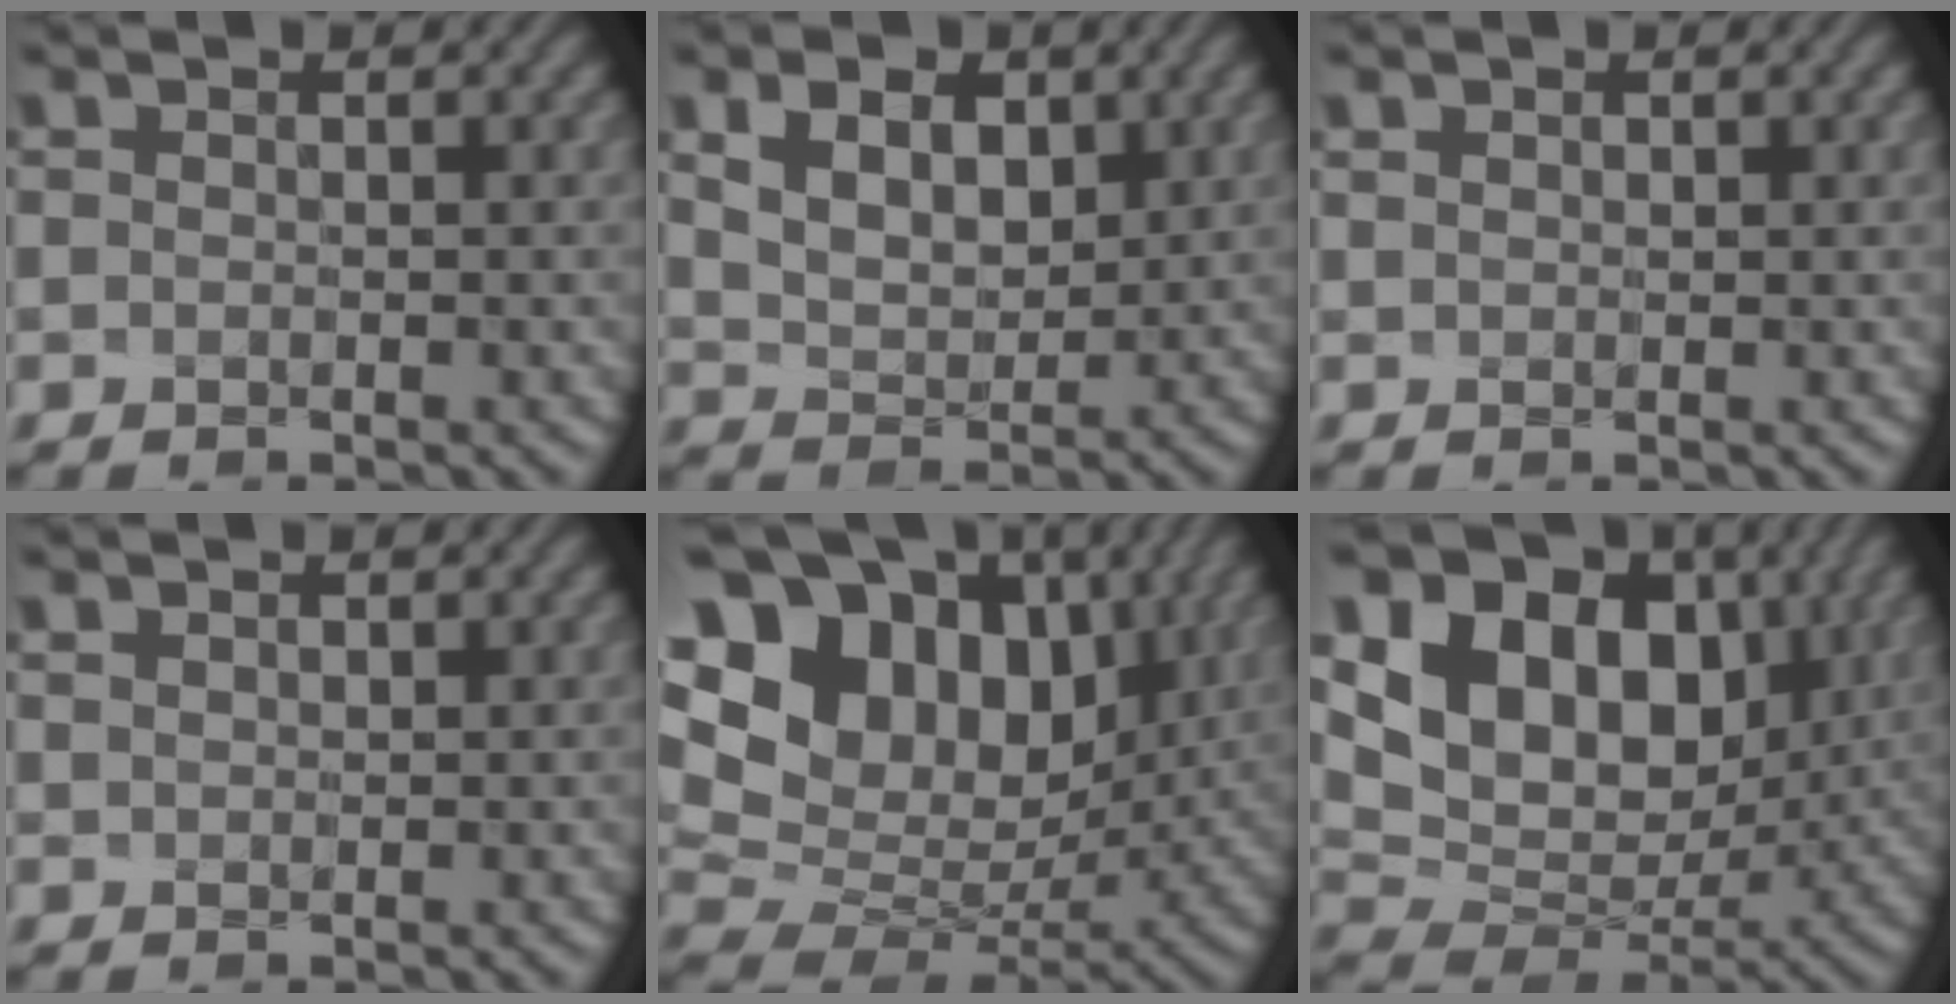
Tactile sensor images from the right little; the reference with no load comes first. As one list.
[{"total": 6.3, "force": [2.7, 4.2, 3.8], "torque": [-0.080, 0.018, 0.044]}, {"total": 1.3, "force": [0.8, 0.9, 0.5], "torque": [-0.024, 0.017, 0.004]}, {"total": 1.7, "force": [1.0, 1.1, 0.7], "torque": [-0.027, 0.017, 0.005]}, {"total": 18.6, "force": [7.6, 13.5, 10.4], "torque": [-0.230, 0.060, 0.142]}, {"total": 13.8, "force": [4.7, 9.8, 8.5], "torque": [-0.154, 0.030, 0.080]}]